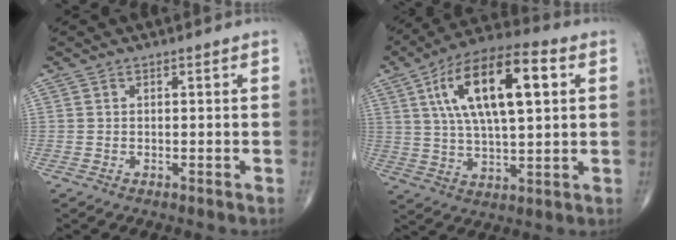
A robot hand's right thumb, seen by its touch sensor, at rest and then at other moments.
{"total": 19.2, "force": [5.6, 7.4, 16.8], "torque": [-0.289, 0.012, 0.090]}